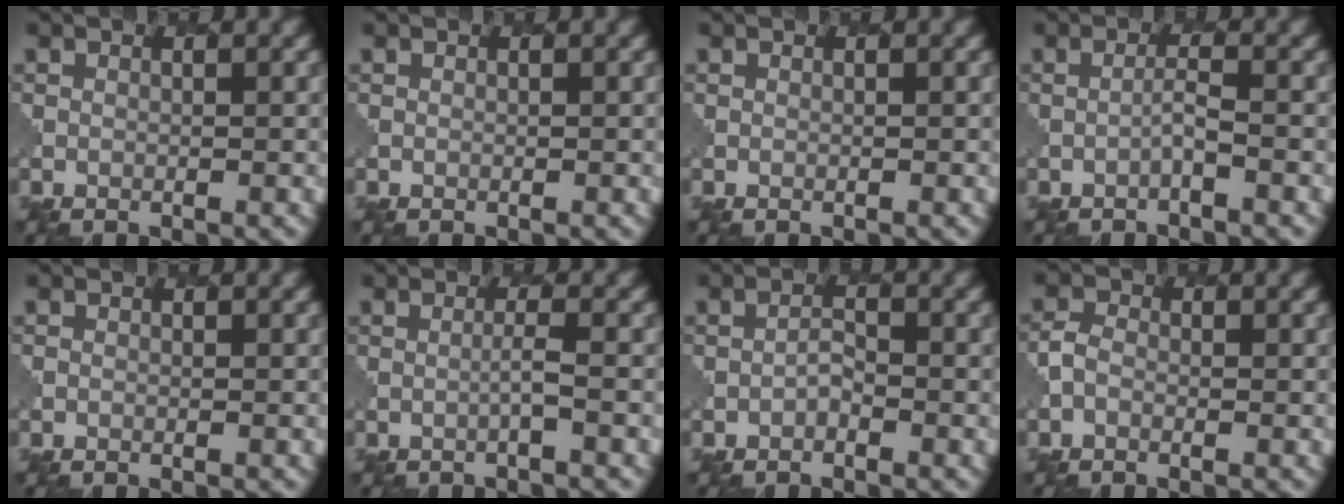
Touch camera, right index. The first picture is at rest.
{"total": 0.0}
{"total": 0.0}
{"total": 0.9, "force": [-0.3, 0.0, 0.9], "torque": [-0.015, 0.008, -0.008]}
{"total": 0.0}
{"total": 0.9, "force": [-0.1, -0.1, 0.9], "torque": [-0.013, 0.008, -0.007]}
{"total": 0.7, "force": [-0.4, 0.4, 0.5], "torque": [-0.012, 0.003, -0.008]}
{"total": 1.3, "force": [-0.5, 1.0, 0.5], "torque": [-0.015, 0.001, -0.018]}